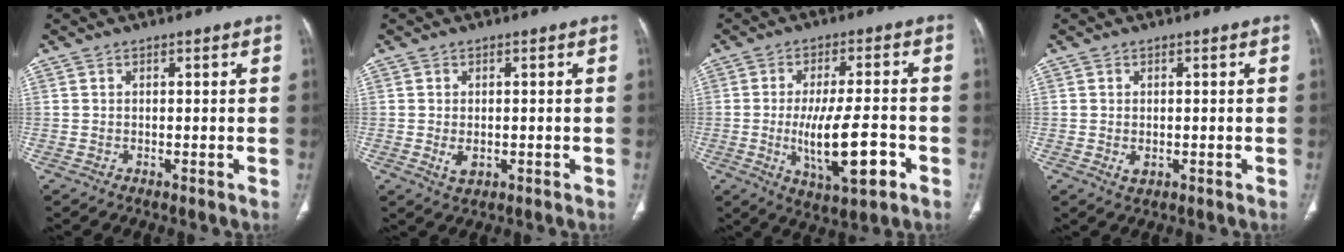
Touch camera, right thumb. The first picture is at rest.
{"total": 2.8, "force": [-0.5, 1.7, 2.1], "torque": [-0.034, -0.002, -0.001]}
{"total": 13.1, "force": [-3.5, 4.2, 11.9], "torque": [-0.198, 0.008, -0.049]}
{"total": 1.8, "force": [-0.3, 1.2, 1.4], "torque": [-0.020, -0.001, 0.001]}